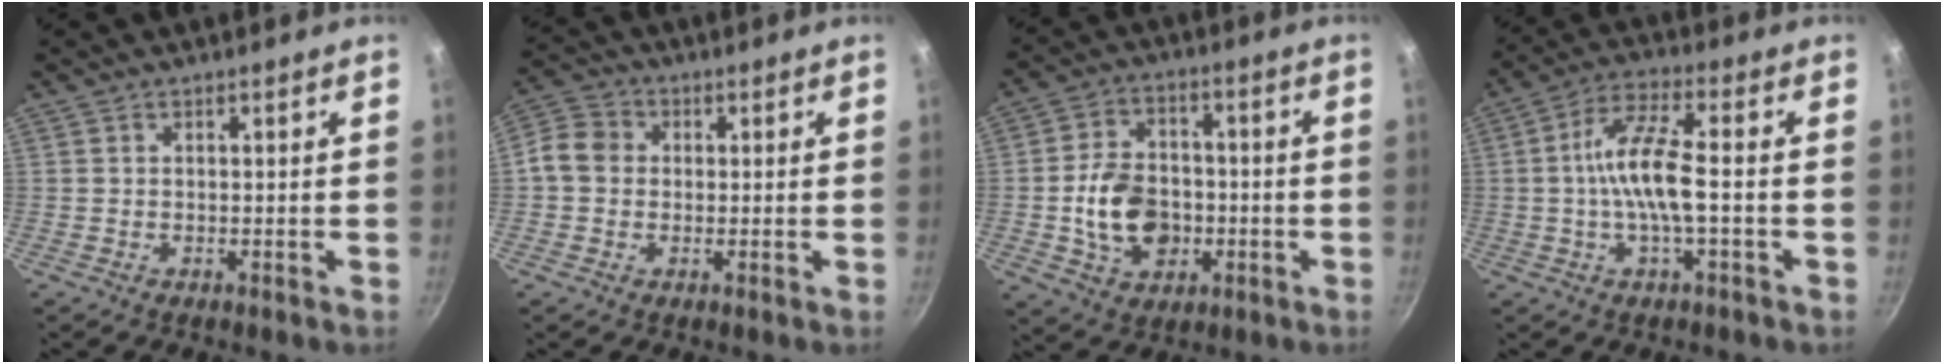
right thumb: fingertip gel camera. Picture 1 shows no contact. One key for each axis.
{"total": 6.2, "fx": 0.1, "fy": 5.4, "fz": 3.0, "tx": -0.037, "ty": 0.013, "tz": -0.019}
{"total": 12.7, "fx": -2.1, "fy": 9.4, "fz": 8.2, "tx": -0.120, "ty": 0.021, "tz": -0.033}
{"total": 10.2, "fx": -1.2, "fy": 2.6, "fz": 9.8, "tx": -0.187, "ty": 0.027, "tz": -0.034}